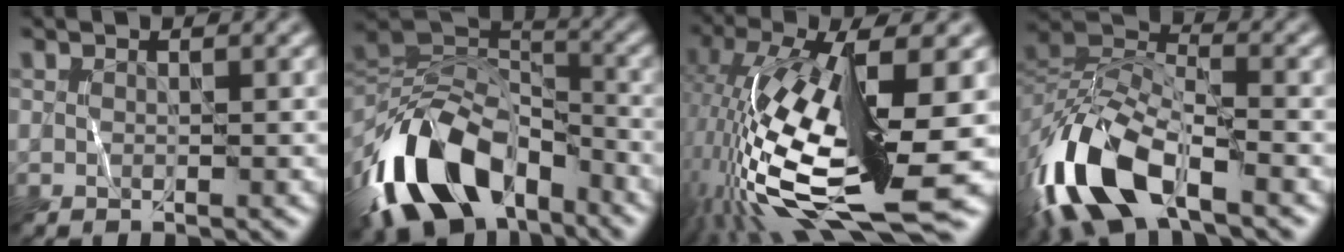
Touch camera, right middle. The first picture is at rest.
{"total": 14.1, "force": [-7.5, 8.3, 8.6], "torque": [-0.167, 0.005, -0.146]}
{"total": 15.5, "force": [-3.6, 5.4, 14.1], "torque": [-0.277, -0.008, -0.058]}
{"total": 10.9, "force": [-6.0, 5.0, 7.6], "torque": [-0.164, 0.000, -0.125]}